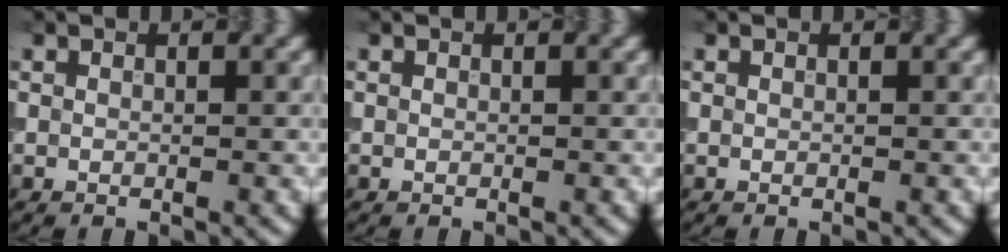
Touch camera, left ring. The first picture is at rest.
{"total": 0.0}
{"total": 0.0}